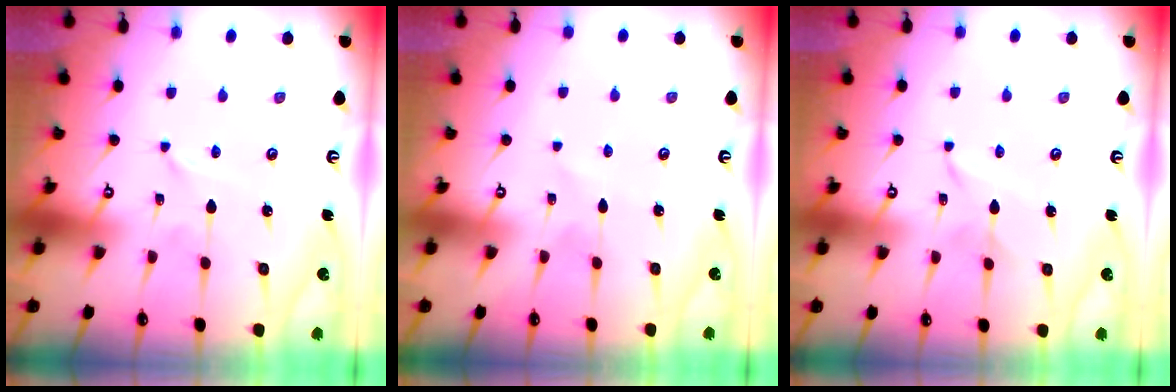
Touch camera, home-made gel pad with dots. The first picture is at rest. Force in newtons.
{"total": 2.9, "press": 2.8, "slide": 0.4}
{"total": 1.6, "press": 1.6, "slide": 0.0}